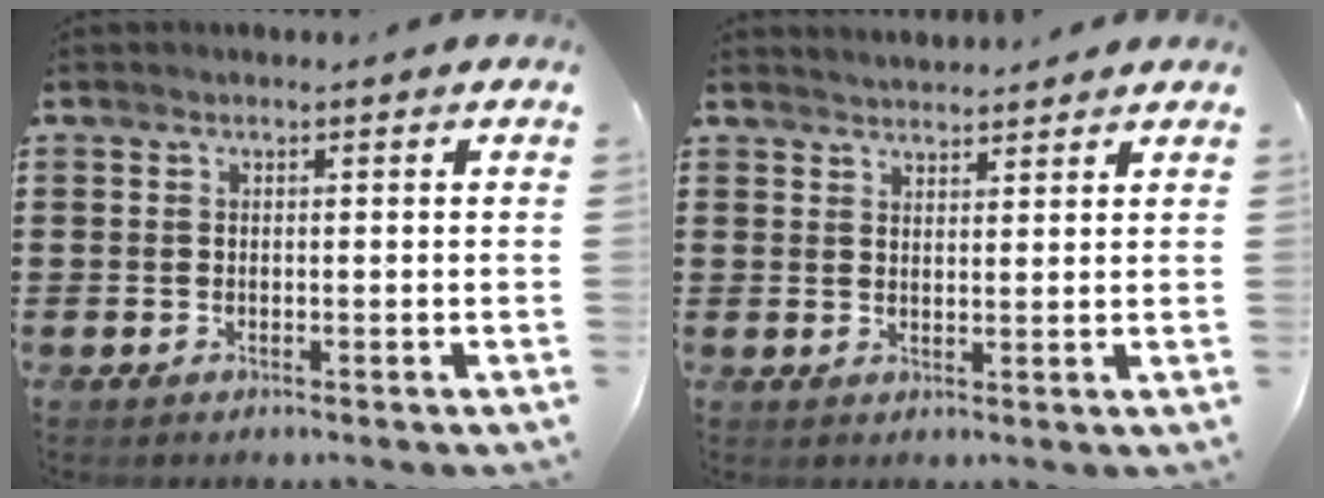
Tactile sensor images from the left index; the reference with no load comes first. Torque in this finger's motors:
{"motor_torque": [-1.06, 1.08, -0.04, -0.02]}